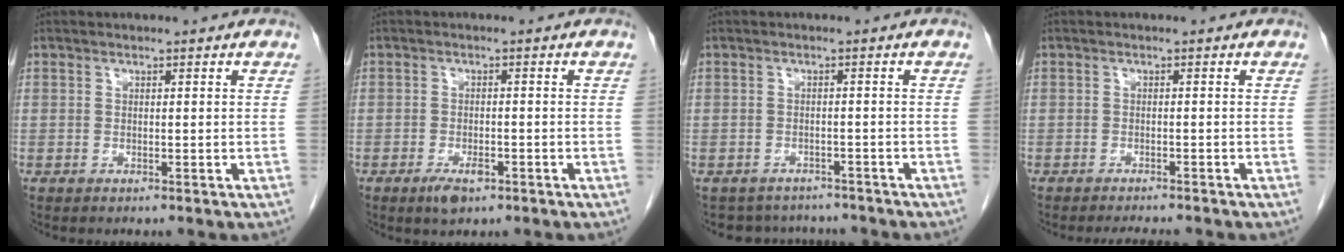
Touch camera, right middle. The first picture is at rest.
{"total": 3.2, "force": [-1.9, 1.2, 2.2], "torque": [-0.042, -0.001, -0.027]}
{"total": 6.0, "force": [-5.6, 2.2, 0.3], "torque": [-0.001, 0.013, -0.068]}
{"total": 4.0, "force": [-3.7, 0.7, 1.4], "torque": [-0.017, -0.006, -0.048]}